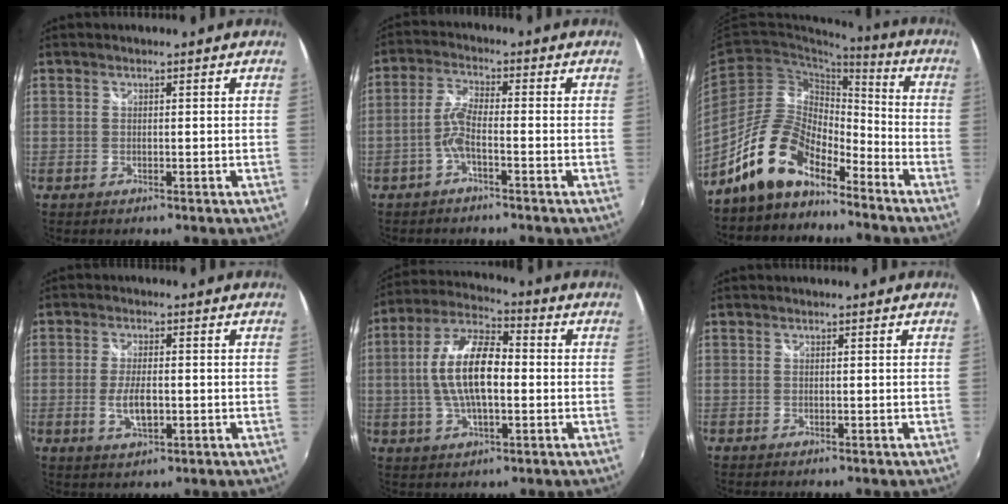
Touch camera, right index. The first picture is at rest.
{"total": 4.0, "force": [-1.9, 0.7, 3.5], "torque": [-0.085, 0.009, -0.039]}
{"total": 13.5, "force": [-10.5, 5.5, 6.4], "torque": [-0.130, 0.021, -0.200]}
{"total": 5.3, "force": [-1.1, 2.1, 4.8], "torque": [-0.096, -0.006, -0.019]}
{"total": 13.2, "force": [-0.6, 5.5, 12.0], "torque": [-0.239, 0.013, -0.014]}
{"total": 0.0}